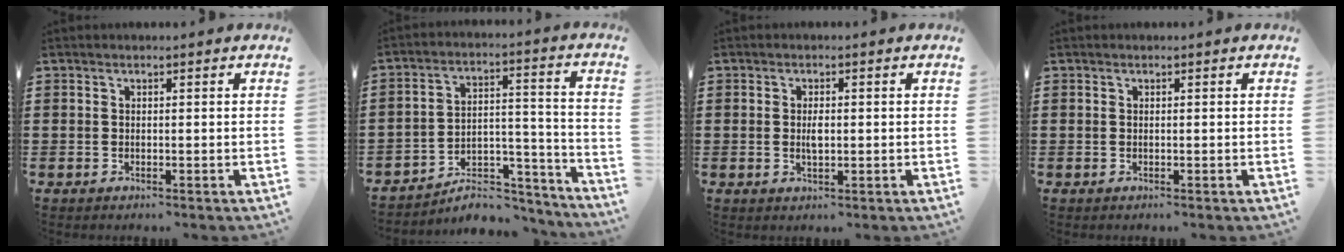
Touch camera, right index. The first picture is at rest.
{"total": 7.3, "force": [-6.4, 2.6, 2.4], "torque": [-0.032, 0.019, -0.119]}
{"total": 2.2, "force": [0.0, 0.9, 2.0], "torque": [-0.039, 0.002, -0.002]}
{"total": 0.0}